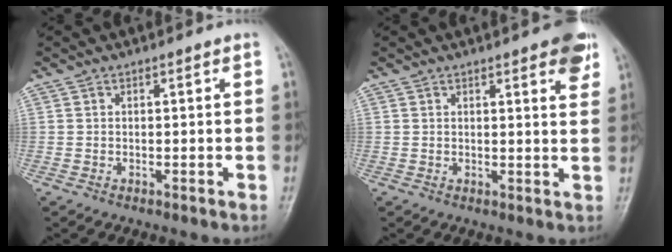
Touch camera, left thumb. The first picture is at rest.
{"total": 6.7, "force": [3.9, 1.7, 5.2], "torque": [-0.049, -0.012, 0.045]}